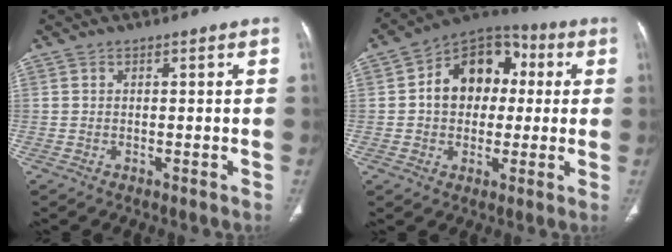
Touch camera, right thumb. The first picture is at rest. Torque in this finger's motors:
{"motor_torque": [0.74, 3.38, 1.47, -0.19, 0.08]}